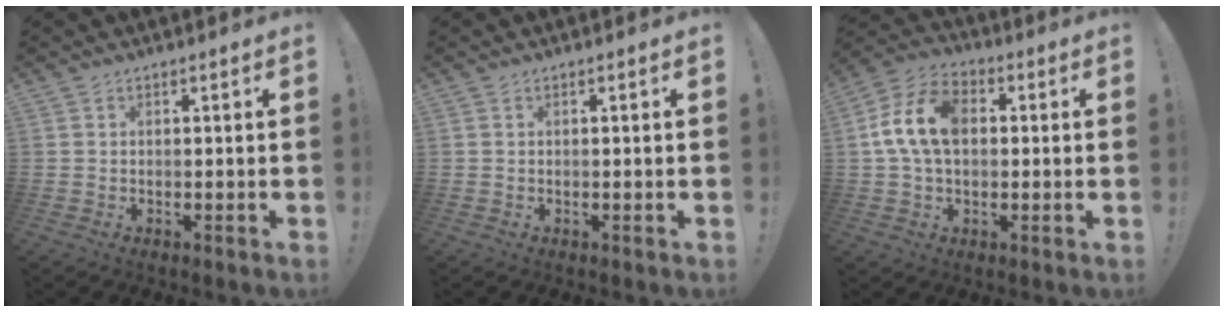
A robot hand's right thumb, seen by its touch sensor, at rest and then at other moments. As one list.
[{"total": 0.8, "force": [-0.1, -0.6, 0.5], "torque": [-0.009, -0.003, -0.002]}, {"total": 14.0, "force": [1.6, 9.5, 10.0], "torque": [-0.202, 0.017, 0.033]}]